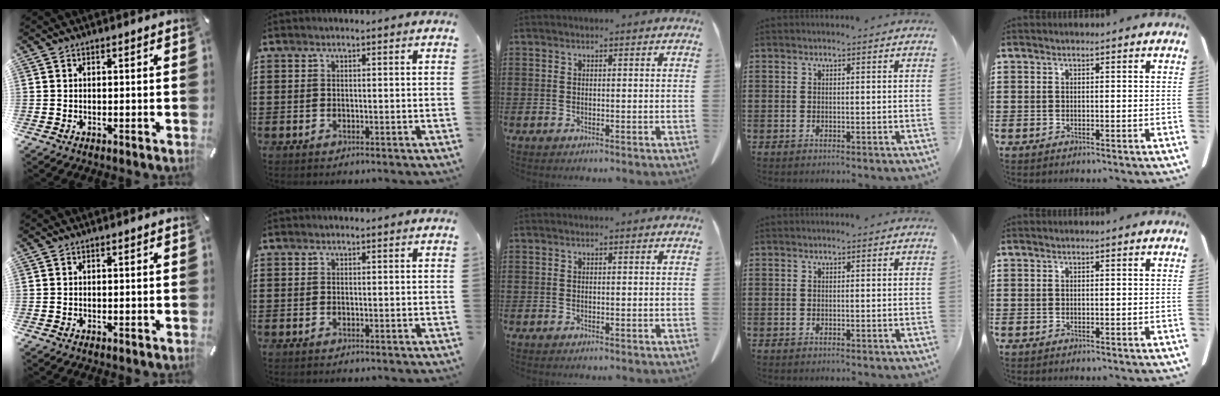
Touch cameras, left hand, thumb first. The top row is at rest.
{}